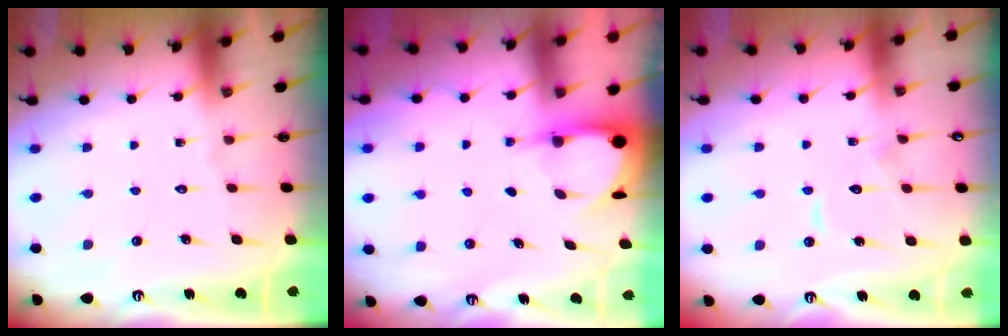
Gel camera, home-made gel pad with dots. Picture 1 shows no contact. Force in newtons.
{"total": 3.9, "press": 3.9, "slide": 0.3}
{"total": 7.4, "press": 7.4, "slide": 0.7}